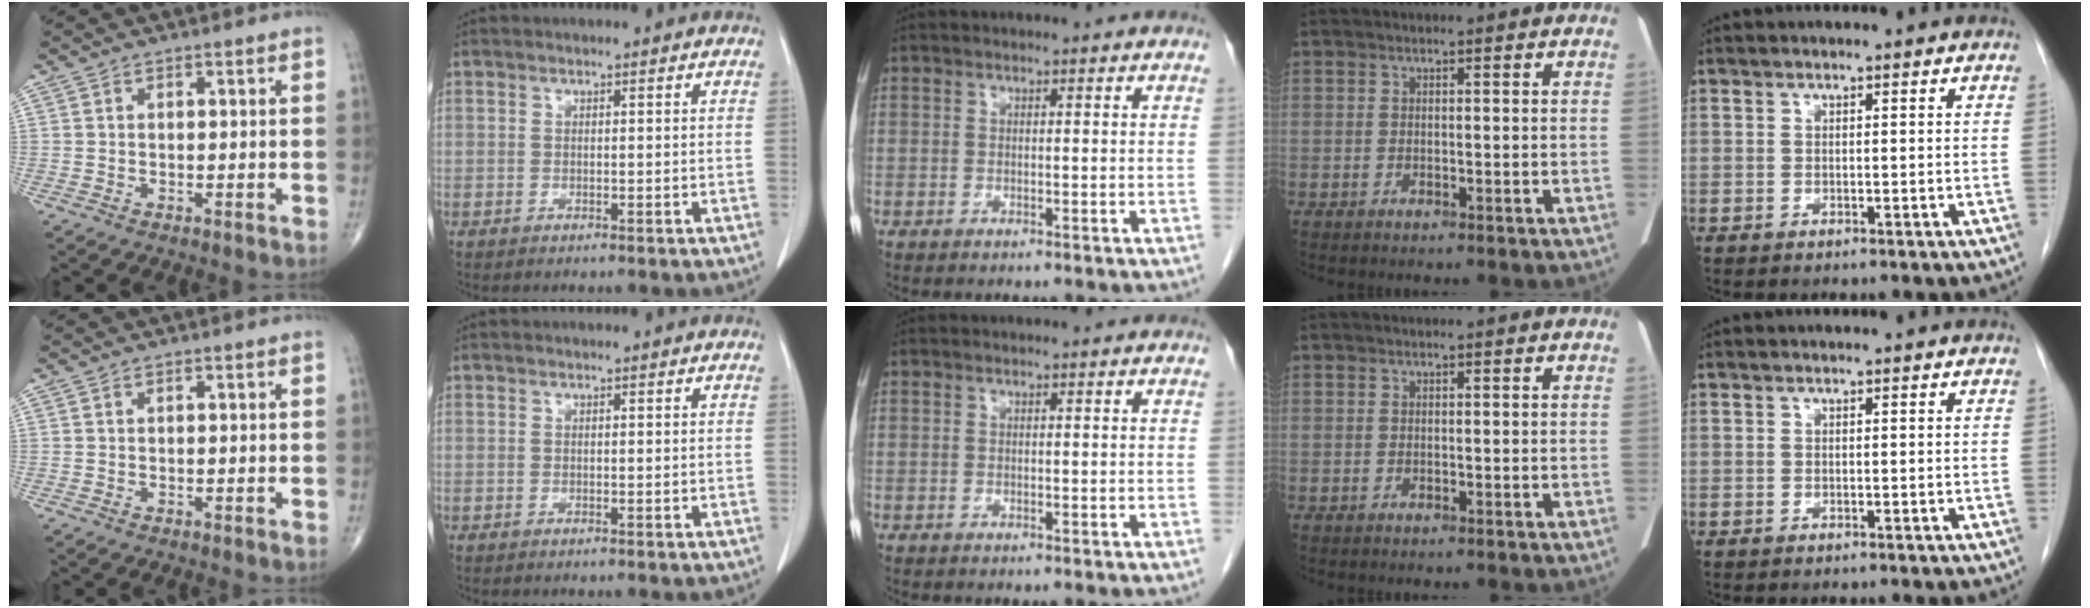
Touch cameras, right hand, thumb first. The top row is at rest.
{}